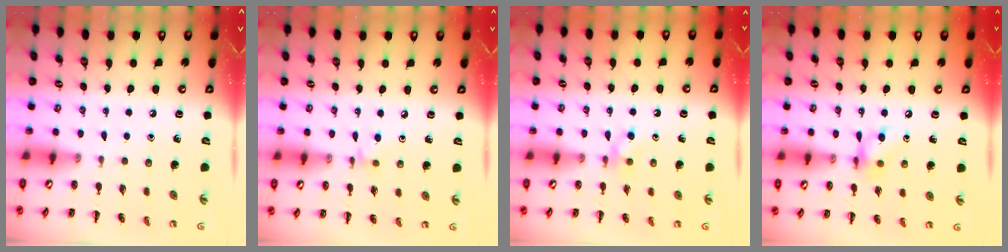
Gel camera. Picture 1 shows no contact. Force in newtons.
{"total": 2.8, "press": 2.6, "slide": 1.0}
{"total": 3.3, "press": 2.9, "slide": 1.4}
{"total": 9.1, "press": 9.0, "slide": 1.3}